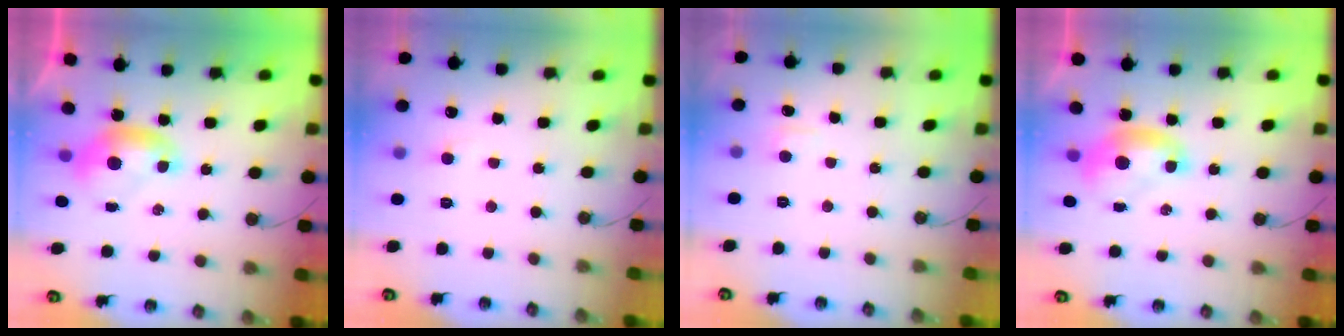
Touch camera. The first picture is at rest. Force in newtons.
{"total": 2.7, "press": 2.7, "slide": 0.4}
{"total": 1.7, "press": 1.6, "slide": 0.6}
{"total": 1.2, "press": 1.2, "slide": 0.0}